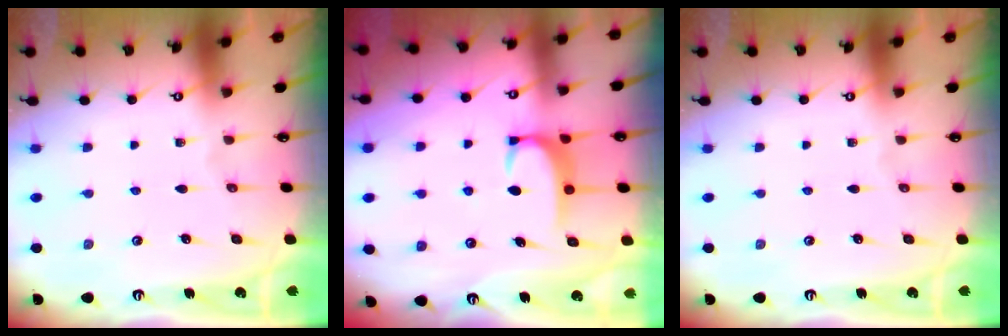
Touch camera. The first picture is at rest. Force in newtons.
{"total": 2.8, "press": 2.8, "slide": 0.4}
{"total": 0.0}